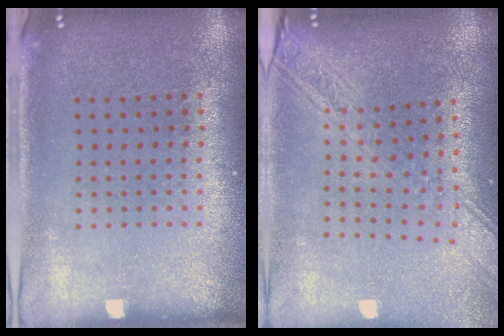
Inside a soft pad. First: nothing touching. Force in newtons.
{"total": 2.4, "press": 2.0, "slide": 1.4}